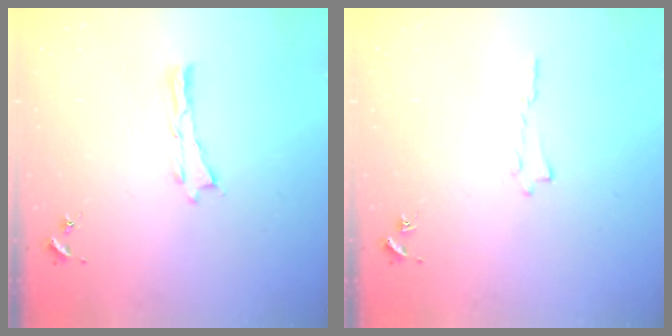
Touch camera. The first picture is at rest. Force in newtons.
{"total": 0.0}